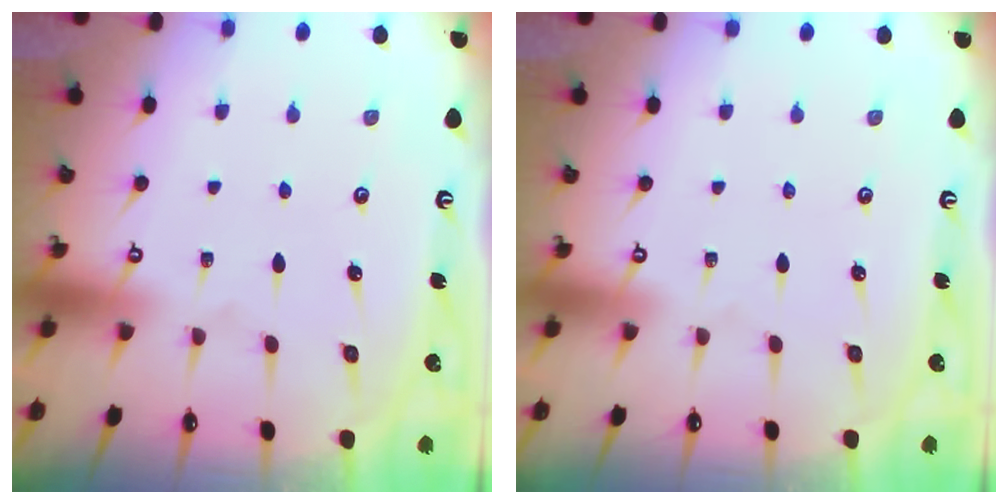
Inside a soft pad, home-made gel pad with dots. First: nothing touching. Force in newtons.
{"total": 0.0}